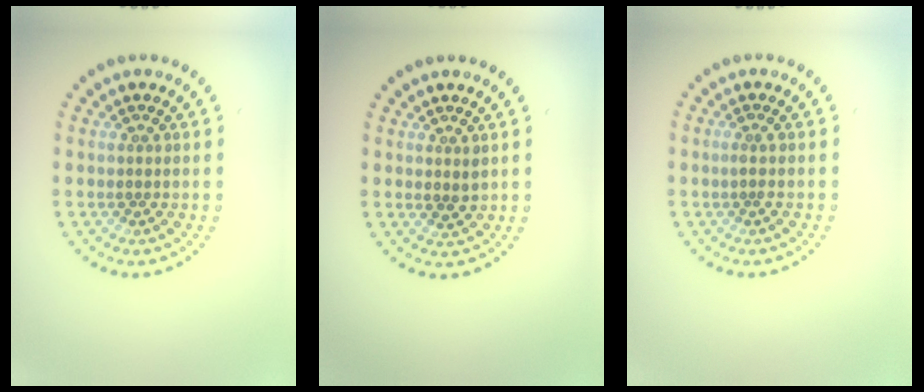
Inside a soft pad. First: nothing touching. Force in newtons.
{"total": 1.0, "press": 1.0, "slide": 0.4}
{"total": 0.6, "press": 0.3, "slide": 0.6}